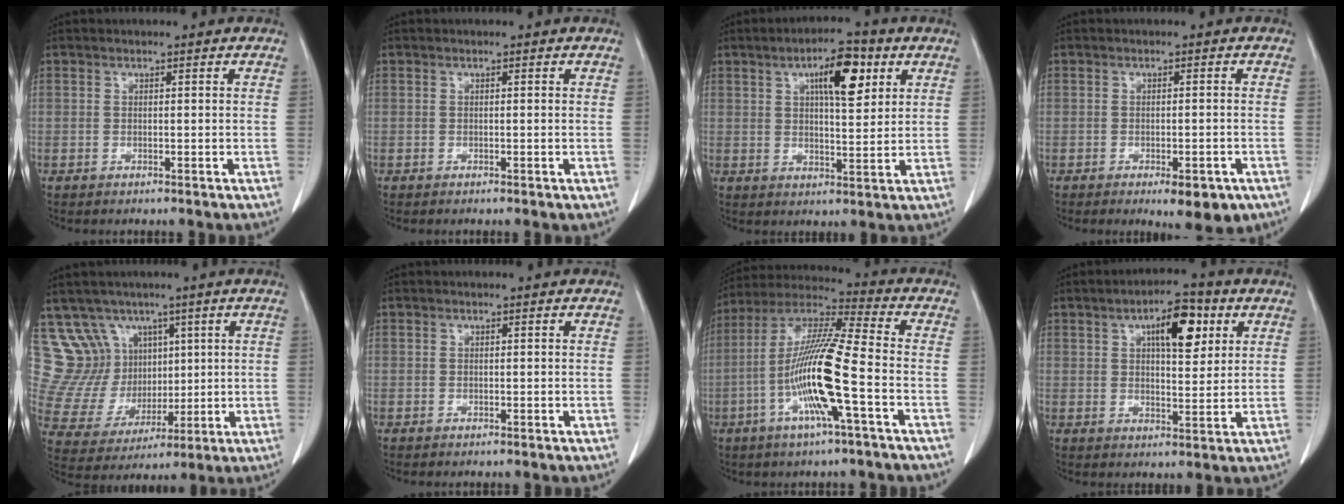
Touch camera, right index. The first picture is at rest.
{"total": 0.0}
{"total": 8.9, "force": [3.8, 2.5, 7.6], "torque": [-0.124, 0.011, 0.060]}
{"total": 6.1, "force": [-3.6, 1.9, 4.5], "torque": [-0.049, -0.006, -0.042]}
{"total": 11.0, "force": [6.3, 8.7, 2.4], "torque": [-0.059, 0.042, 0.141]}
{"total": 0.0}
{"total": 15.0, "force": [-4.3, 0.1, 14.4], "torque": [-0.288, -0.001, -0.090]}
{"total": 8.9, "force": [3.7, 3.0, 7.5], "torque": [-0.117, 0.012, 0.058]}